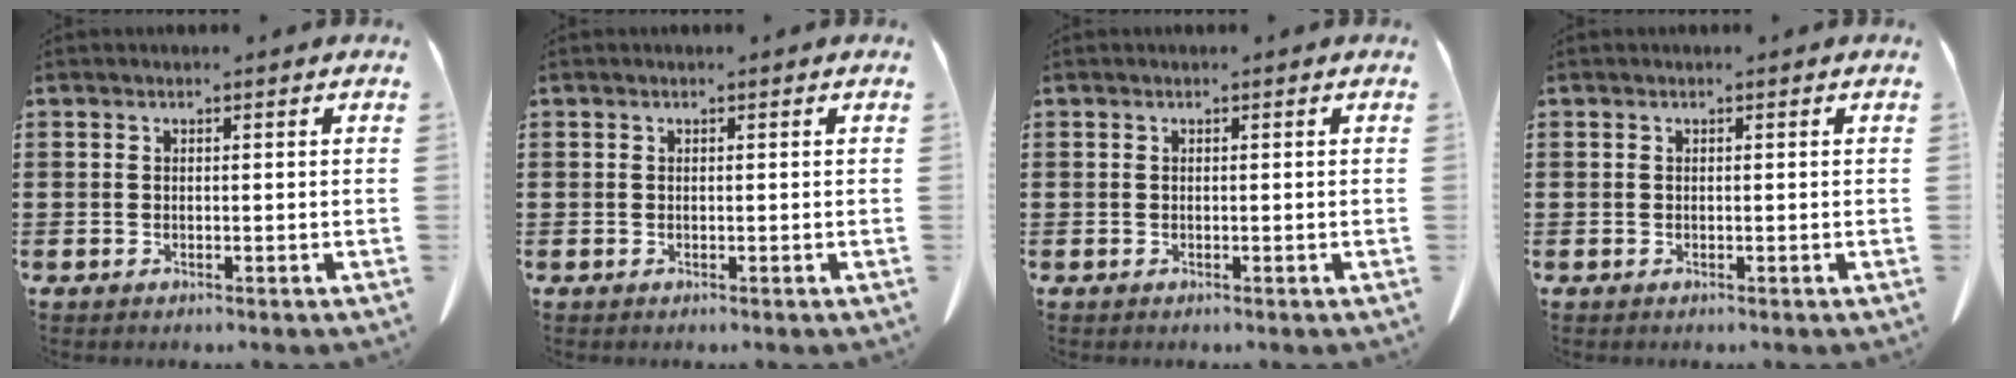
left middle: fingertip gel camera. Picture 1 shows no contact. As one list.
[{"total": 0.0}, {"total": 0.0}, {"total": 0.0}]